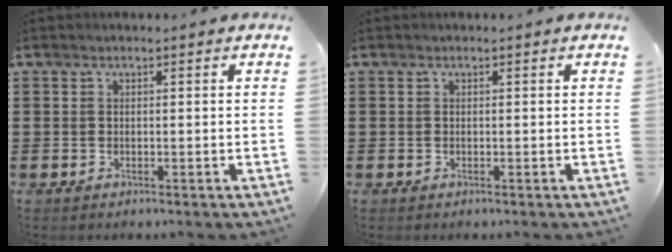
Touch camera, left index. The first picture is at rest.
{"total": 0.0}